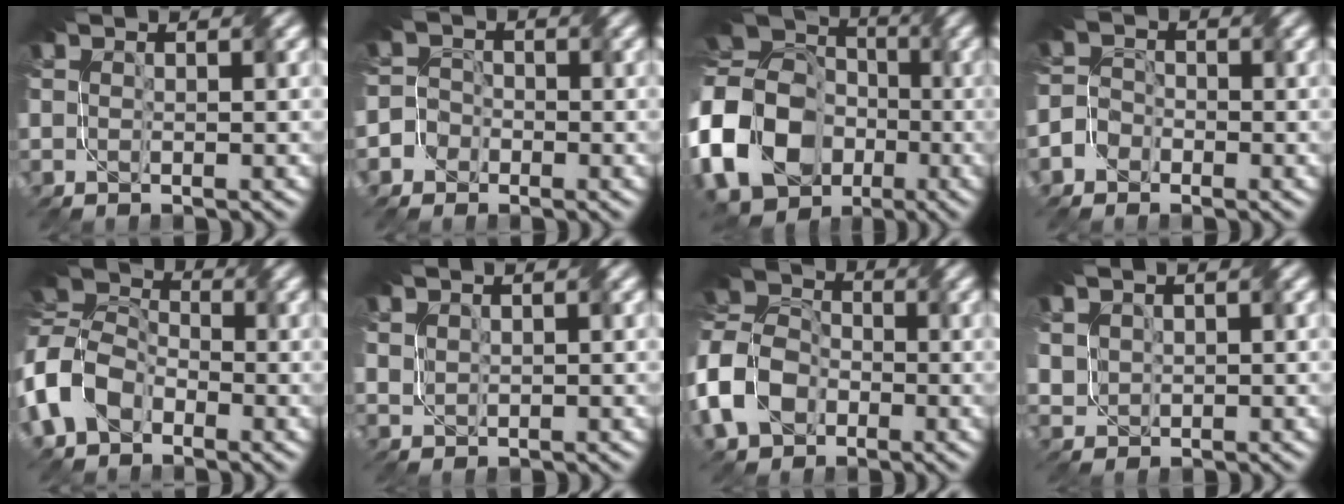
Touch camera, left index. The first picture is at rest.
{"total": 3.4, "force": [-2.2, 2.5, -0.2], "torque": [0.023, 0.006, -0.049]}
{"total": 16.7, "force": [-4.7, 13.1, 9.3], "torque": [-0.220, 0.002, -0.101]}
{"total": 3.1, "force": [-2.1, 2.2, 0.2], "torque": [0.014, 0.007, -0.045]}
{"total": 7.2, "force": [-2.8, 5.0, 4.4], "torque": [-0.099, 0.014, -0.073]}
{"total": 1.0, "force": [0.6, 0.7, 0.3], "torque": [-0.027, -0.001, 0.029]}
{"total": 7.8, "force": [-3.4, 5.5, 4.3], "torque": [-0.105, 0.008, -0.084]}
{"total": 1.6, "force": [0.5, 1.4, 0.4], "torque": [-0.036, 0.003, 0.031]}